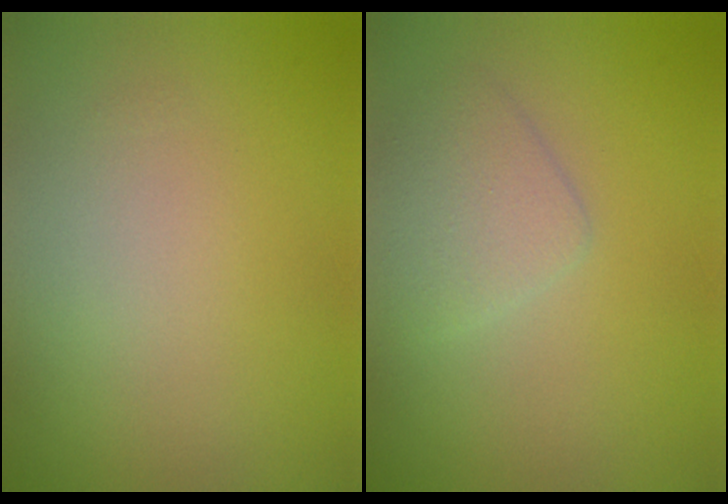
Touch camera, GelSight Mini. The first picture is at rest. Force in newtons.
{"total": 2.2, "press": 2.2, "slide": 0.2}